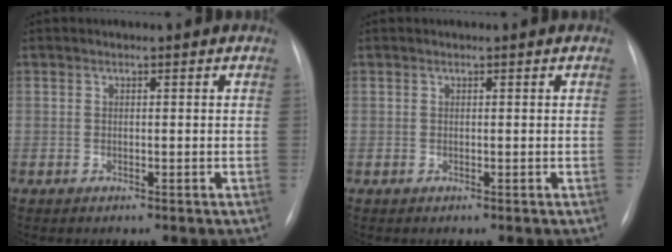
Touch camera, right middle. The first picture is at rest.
{"total": 0.0}